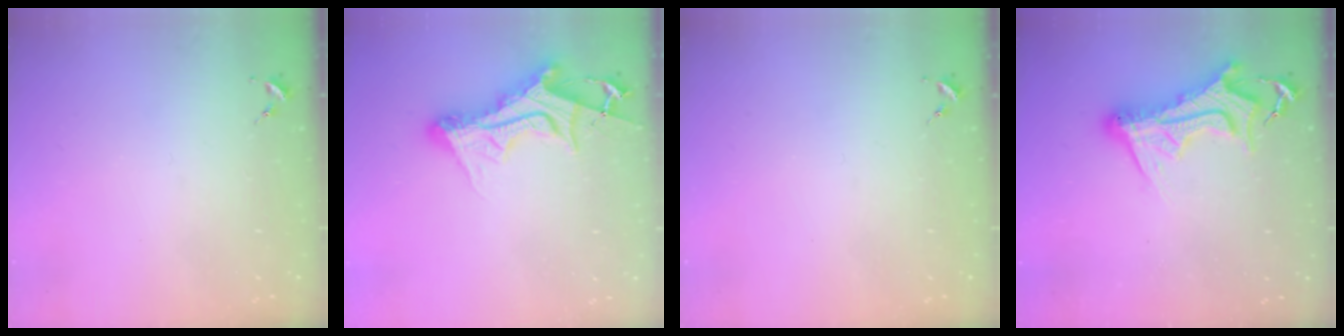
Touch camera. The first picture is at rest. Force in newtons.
{"total": 13.9, "press": 13.9, "slide": 1.2}
{"total": 0.0}
{"total": 15.8, "press": 15.7, "slide": 1.6}